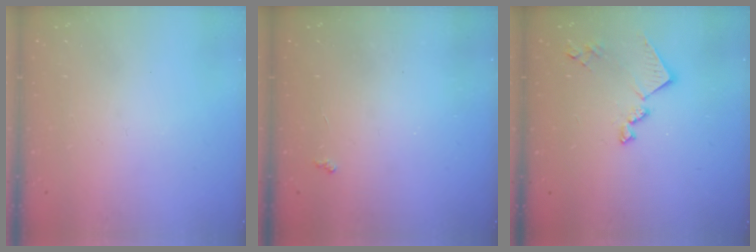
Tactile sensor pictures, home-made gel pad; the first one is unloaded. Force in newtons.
{"total": 2.9, "press": 2.8, "slide": 0.5}
{"total": 12.8, "press": 12.8, "slide": 0.3}